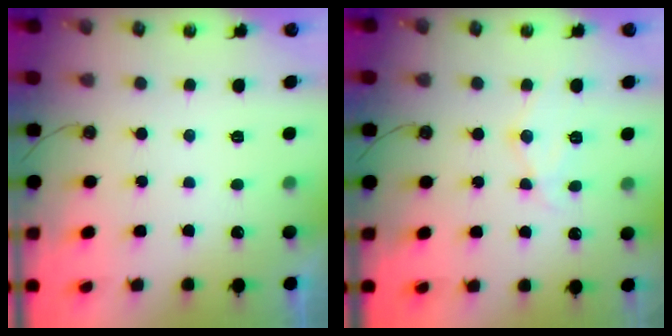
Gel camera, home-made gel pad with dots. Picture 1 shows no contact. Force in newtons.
{"total": 9.6, "press": 9.6, "slide": 0.8}